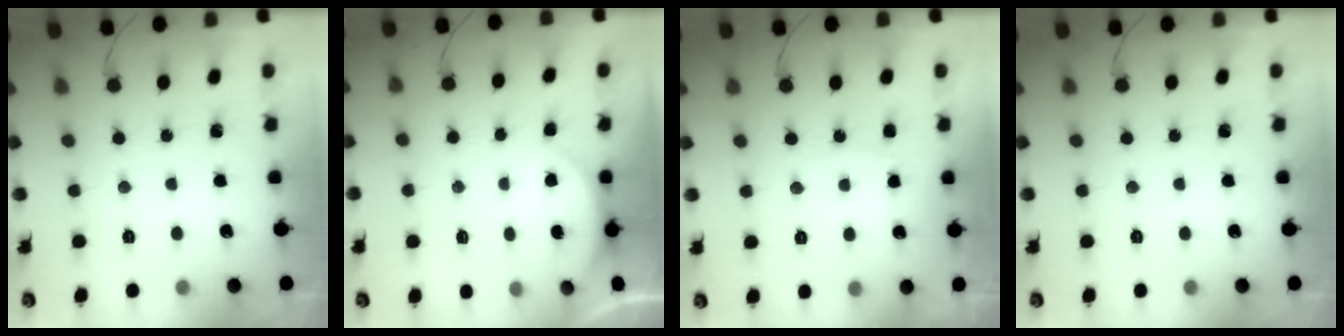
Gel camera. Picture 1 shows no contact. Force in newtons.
{"total": 2.3, "press": 2.3, "slide": 0.5}
{"total": 5.9, "press": 5.9, "slide": 0.4}
{"total": 0.0}